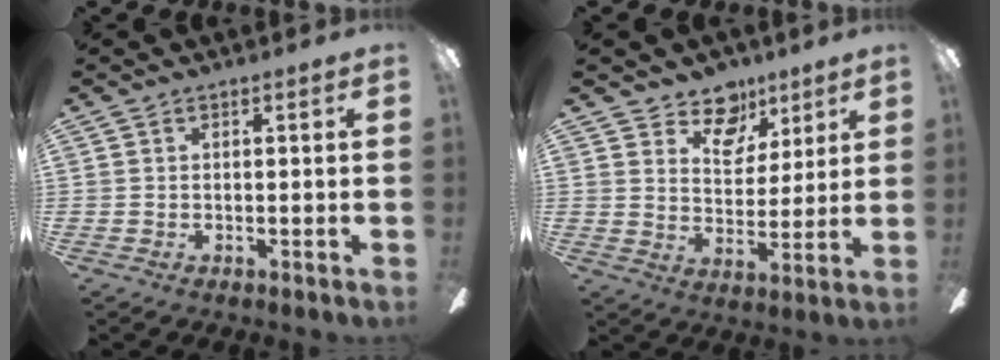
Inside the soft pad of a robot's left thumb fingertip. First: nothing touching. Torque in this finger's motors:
{"motor_torque": [0.23, 0.26, -0.19, -0.29, 0.04]}